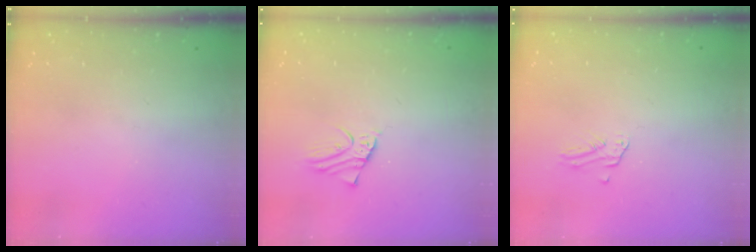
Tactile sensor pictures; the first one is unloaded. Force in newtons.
{"total": 2.0, "press": 2.0, "slide": 0.1}
{"total": 1.3, "press": 1.3, "slide": 0.1}